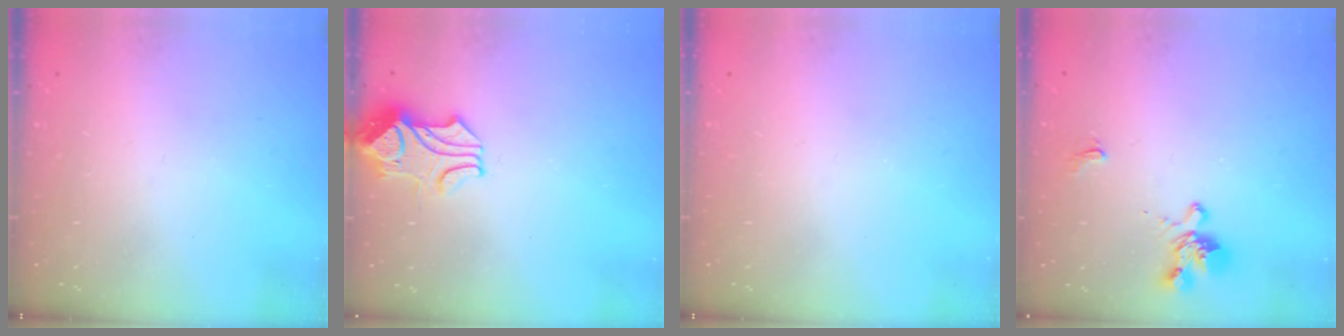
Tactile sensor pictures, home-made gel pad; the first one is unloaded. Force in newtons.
{"total": 1.1, "press": 0.5, "slide": 0.9}
{"total": 0.0}
{"total": 1.2, "press": 0.4, "slide": 1.1}